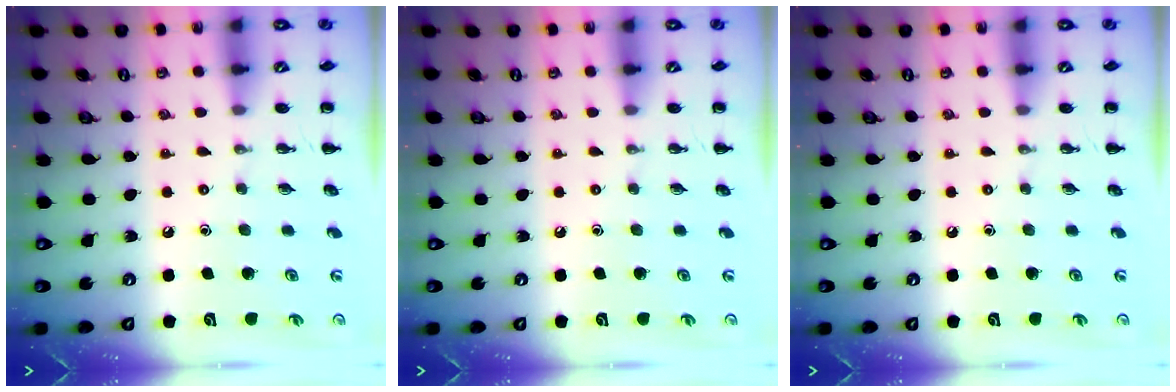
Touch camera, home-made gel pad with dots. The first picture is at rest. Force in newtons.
{"total": 0.0}
{"total": 0.0}